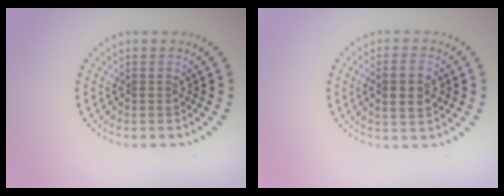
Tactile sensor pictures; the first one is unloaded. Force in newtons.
{"total": 3.1, "press": 3.1, "slide": 0.5}